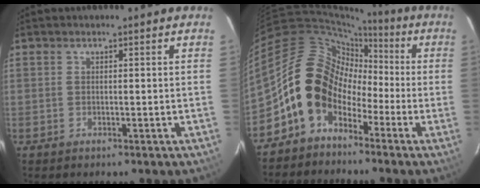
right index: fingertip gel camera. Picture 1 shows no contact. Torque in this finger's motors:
{"motor_torque": [0.99, -0.58, 1.06, 0.21]}